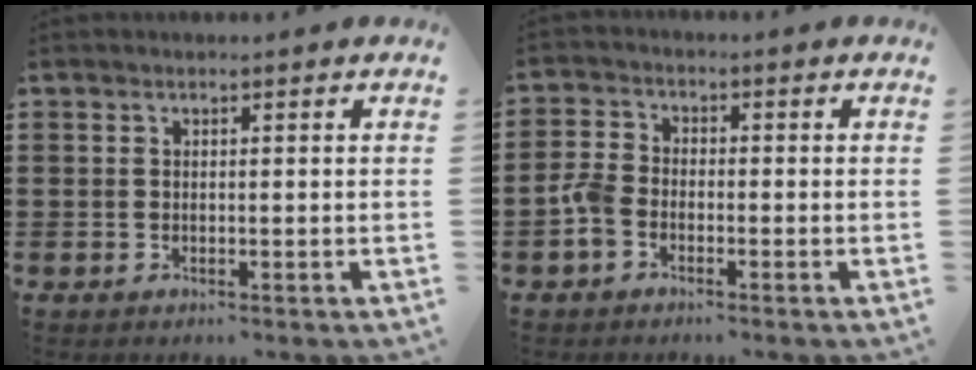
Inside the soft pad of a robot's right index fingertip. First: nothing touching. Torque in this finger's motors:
{"motor_torque": [0.85, -0.77, 0.43, 0.11]}